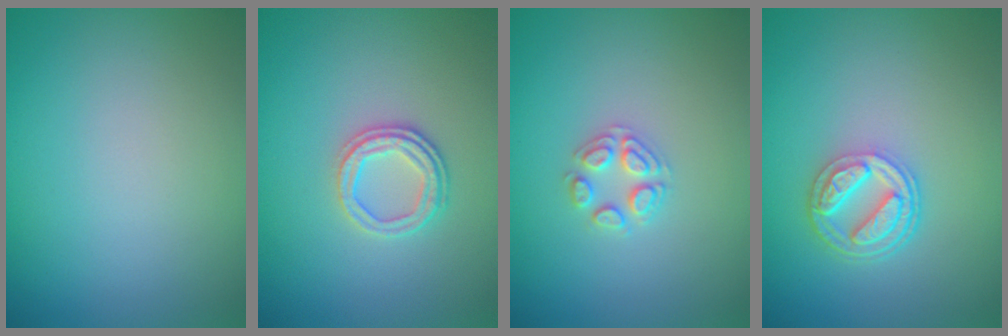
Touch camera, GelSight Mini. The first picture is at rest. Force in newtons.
{"total": 2.6, "press": 2.3, "slide": 1.1}
{"total": 2.2, "press": 2.2, "slide": 0.2}
{"total": 4.3, "press": 3.2, "slide": 2.8}